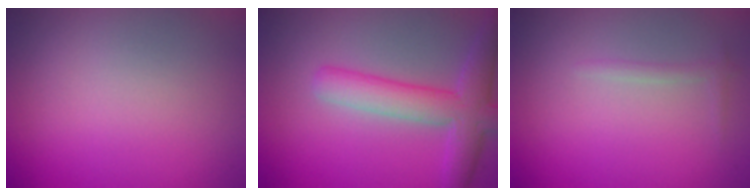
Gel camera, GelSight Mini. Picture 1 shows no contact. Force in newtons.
{"total": 5.6, "press": 5.6, "slide": 0.2}
{"total": 0.9, "press": 0.9, "slide": 0.1}